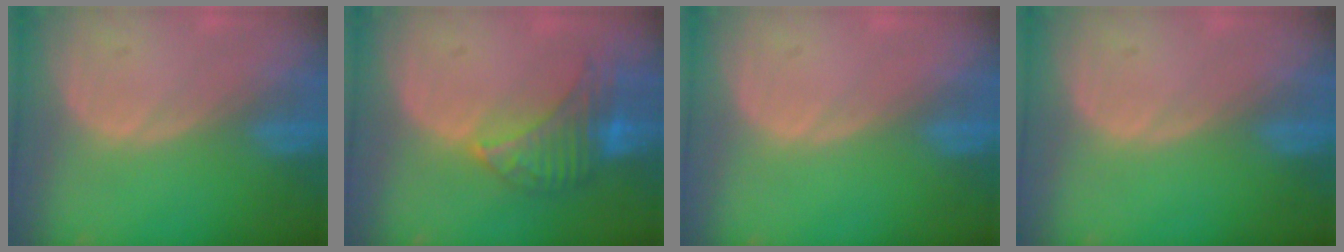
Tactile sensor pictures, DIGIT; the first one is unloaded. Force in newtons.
{"total": 7.7, "press": 7.0, "slide": 3.2}
{"total": 0.0}
{"total": 0.0}